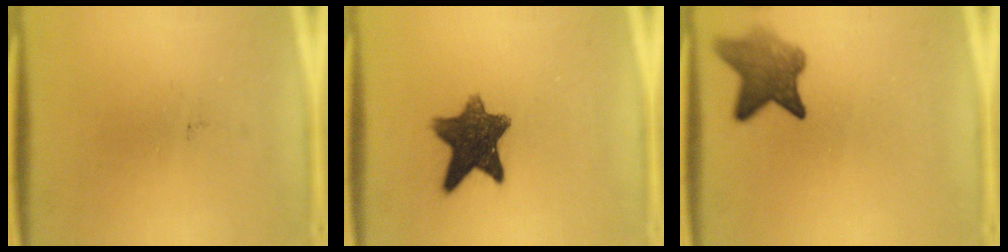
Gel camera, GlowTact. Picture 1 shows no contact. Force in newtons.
{"total": 10.5}
{"total": 6.2}